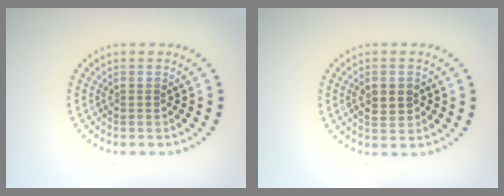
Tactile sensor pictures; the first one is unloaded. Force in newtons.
{"total": 2.8, "press": 2.8, "slide": 0.1}